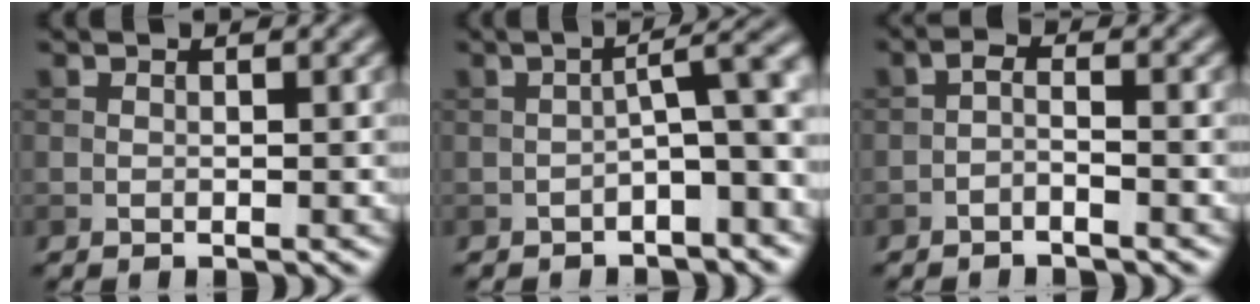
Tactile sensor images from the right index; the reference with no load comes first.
{"total": 5.0, "force": [-1.0, 1.2, 4.7], "torque": [-0.063, 0.018, -0.021]}
{"total": 1.4, "force": [-1.0, 0.2, 1.0], "torque": [-0.021, 0.004, -0.023]}